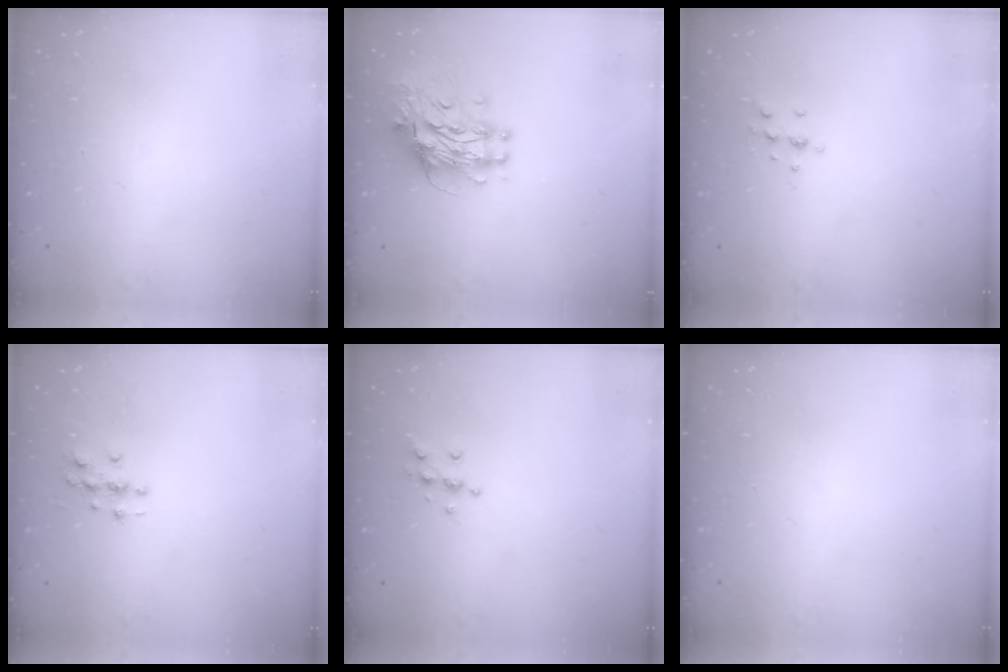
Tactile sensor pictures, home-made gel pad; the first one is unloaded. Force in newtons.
{"total": 12.0, "press": 11.9, "slide": 1.1}
{"total": 5.5, "press": 5.3, "slide": 1.5}
{"total": 3.0, "press": 3.0, "slide": 0.3}
{"total": 6.4, "press": 6.3, "slide": 1.2}
{"total": 0.0}